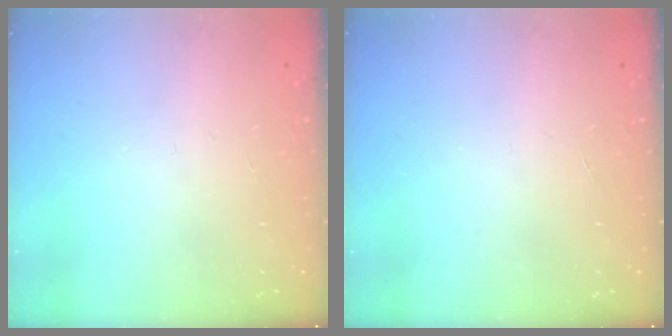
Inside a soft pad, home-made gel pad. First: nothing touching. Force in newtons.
{"total": 0.0}